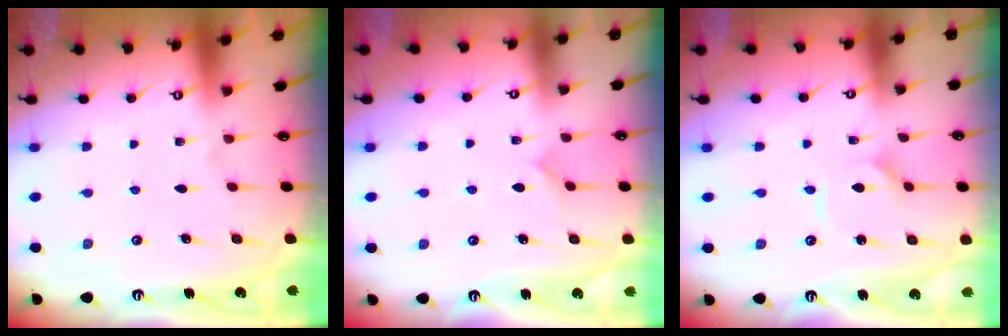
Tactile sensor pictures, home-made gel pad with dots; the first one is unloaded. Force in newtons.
{"total": 2.8, "press": 2.8, "slide": 0.3}
{"total": 1.2, "press": 1.2, "slide": 0.0}